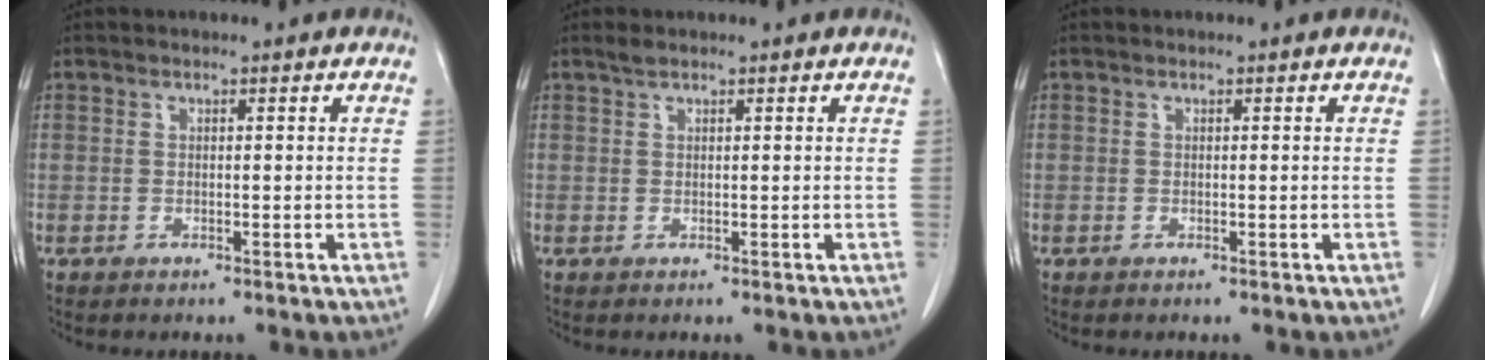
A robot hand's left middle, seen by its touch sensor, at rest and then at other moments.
{"total": 0.8, "force": [0.7, 0.1, 0.4], "torque": [-0.014, 0.005, 0.017]}
{"total": 0.0}